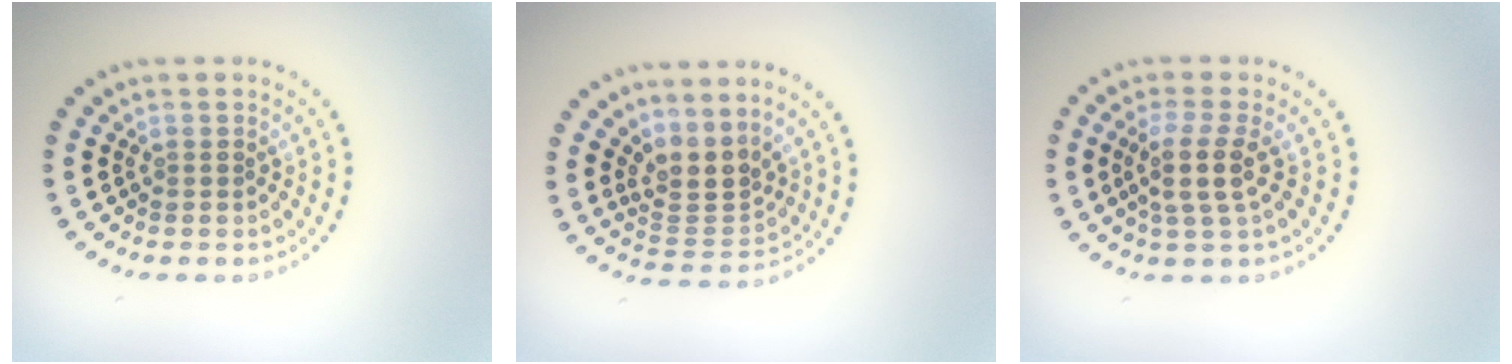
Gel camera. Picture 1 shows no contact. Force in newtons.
{"total": 3.0, "press": 2.2, "slide": 2.1}
{"total": 2.8, "press": 2.2, "slide": 1.8}